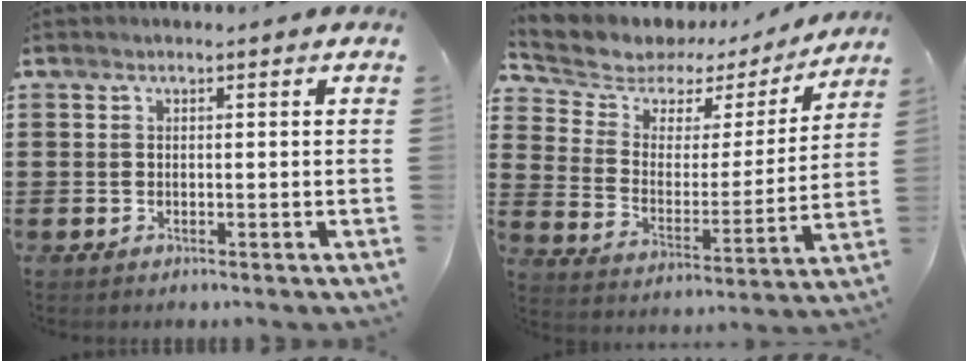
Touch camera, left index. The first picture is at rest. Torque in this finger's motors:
{"motor_torque": [0.72, -1.42, 0.77, 0.12]}